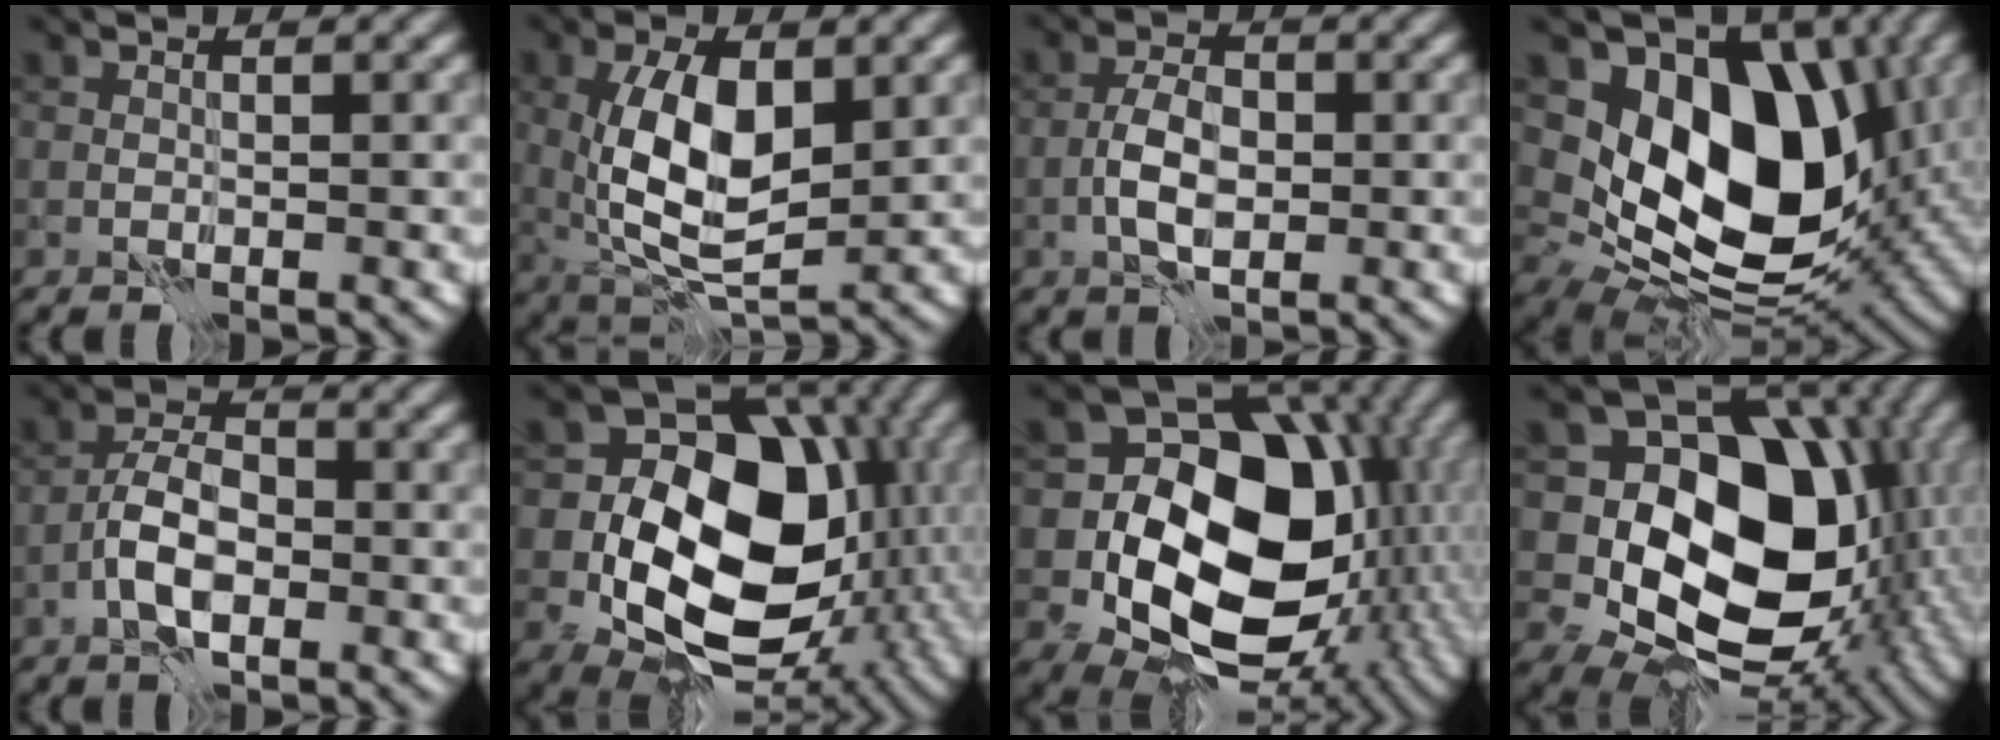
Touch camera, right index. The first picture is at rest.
{"total": 8.4, "force": [0.6, 3.9, 7.4], "torque": [-0.145, -0.004, 0.013]}
{"total": 3.7, "force": [-1.2, 2.0, 2.9], "torque": [-0.056, 0.004, -0.025]}
{"total": 13.7, "force": [2.4, 9.2, 9.9], "torque": [-0.140, -0.020, 0.049]}
{"total": 4.6, "force": [-2.1, 2.2, 3.4], "torque": [-0.059, 0.006, -0.043]}
{"total": 15.1, "force": [-1.6, 11.1, 10.2], "torque": [-0.154, -0.023, -0.036]}
{"total": 16.6, "force": [-1.5, 12.5, 10.8], "torque": [-0.151, -0.023, -0.018]}
{"total": 15.5, "force": [0.1, 11.6, 10.3], "torque": [-0.141, -0.019, 0.004]}